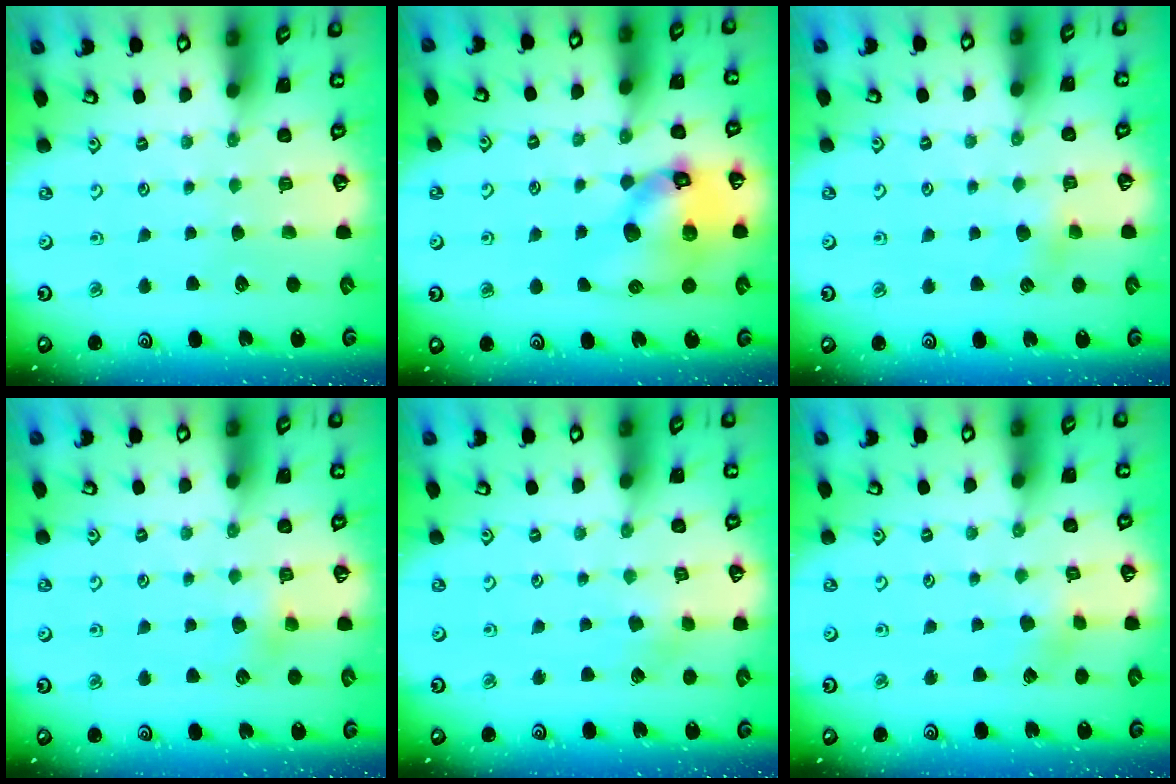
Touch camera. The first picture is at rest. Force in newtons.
{"total": 15.9, "press": 15.7, "slide": 2.4}
{"total": 4.5, "press": 4.4, "slide": 0.7}
{"total": 4.6, "press": 4.4, "slide": 1.3}
{"total": 3.4, "press": 3.3, "slide": 0.4}
{"total": 3.1, "press": 3.0, "slide": 0.8}